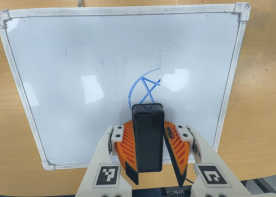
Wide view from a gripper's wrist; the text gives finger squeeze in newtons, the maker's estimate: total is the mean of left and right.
{"total": 7.2, "left": 7.5, "right": 6.9}